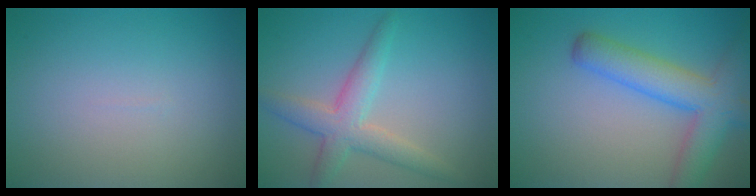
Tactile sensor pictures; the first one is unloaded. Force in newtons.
{"total": 3.9, "press": 3.8, "slide": 0.3}
{"total": 6.1, "press": 6.1, "slide": 0.4}